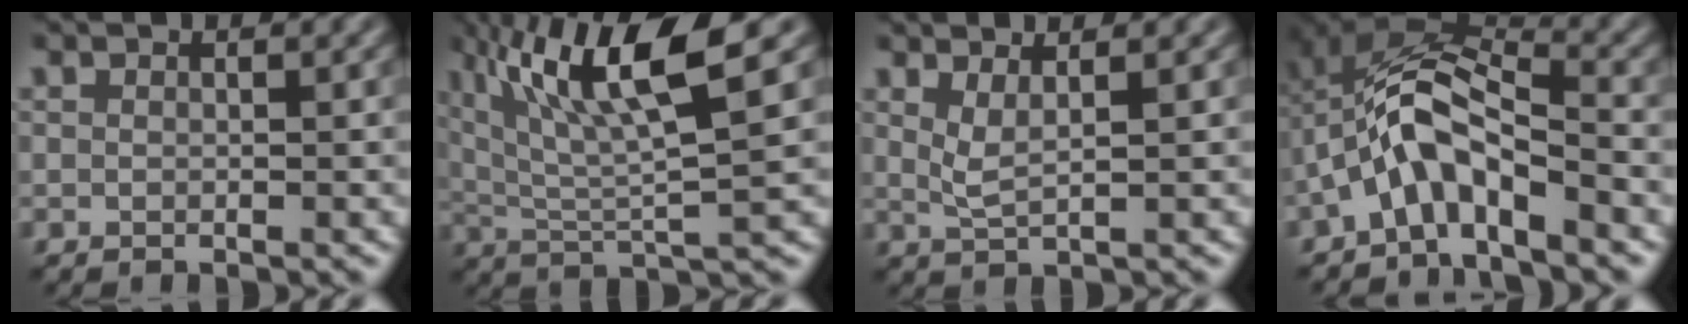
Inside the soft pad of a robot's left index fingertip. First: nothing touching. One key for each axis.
{"total": 10.2, "fx": 4.9, "fy": 2.0, "fz": 8.7, "tx": -0.149, "ty": 0.005, "tz": 0.090}
{"total": 2.1, "fx": 1.1, "fy": 0.6, "fz": 1.7, "tx": -0.030, "ty": -0.005, "tz": 0.019}
{"total": 6.8, "fx": -2.7, "fy": 2.8, "fz": 5.6, "tx": -0.114, "ty": 0.015, "tz": -0.062}